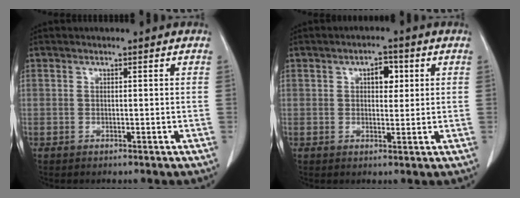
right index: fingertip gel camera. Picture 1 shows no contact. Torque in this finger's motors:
{"motor_torque": [0.18, -0.02, 0.03, 0.02]}